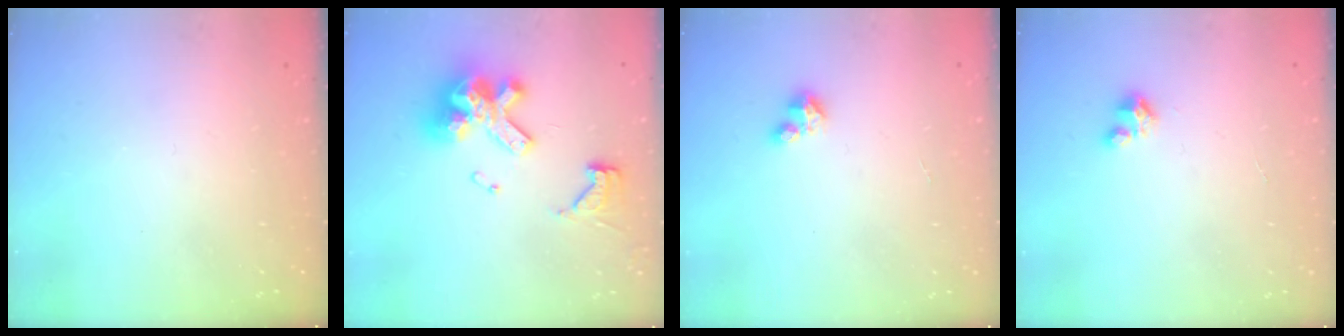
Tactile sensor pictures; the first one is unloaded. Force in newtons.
{"total": 14.8, "press": 14.7, "slide": 1.7}
{"total": 2.0, "press": 2.0, "slide": 0.2}
{"total": 2.4, "press": 2.3, "slide": 0.2}